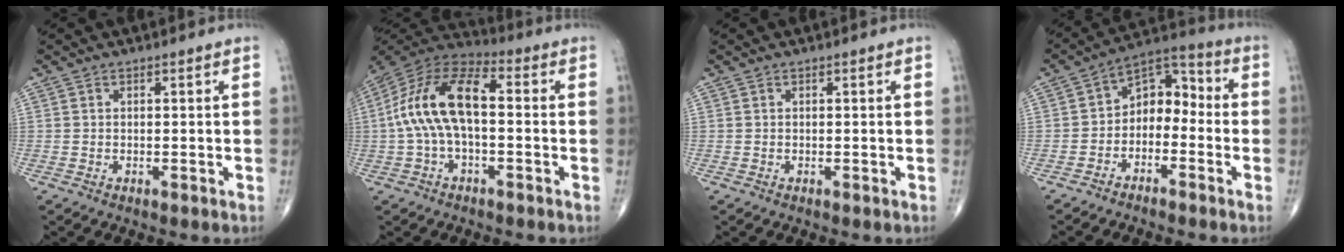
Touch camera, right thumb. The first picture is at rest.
{"total": 15.1, "force": [0.0, 7.3, 13.1], "torque": [-0.262, 0.044, -0.012]}
{"total": 0.0}
{"total": 8.8, "force": [-2.2, 6.1, 6.0], "torque": [-0.062, 0.053, -0.054]}